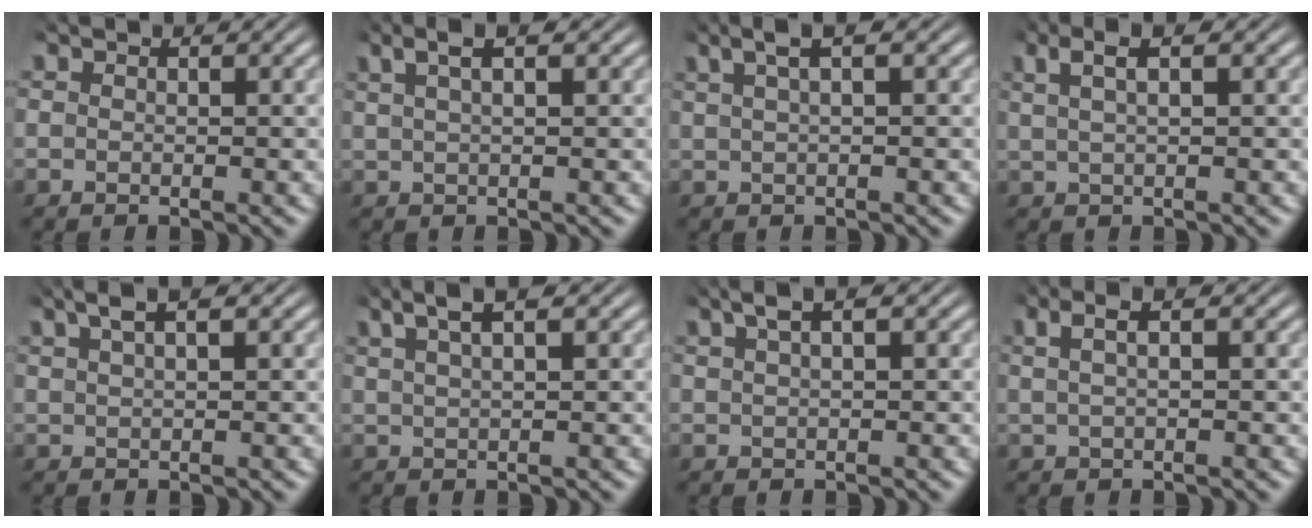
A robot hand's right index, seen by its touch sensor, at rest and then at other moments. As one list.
[{"total": 3.4, "force": [2.0, 1.0, 2.6], "torque": [-0.041, 0.019, 0.026]}, {"total": 3.8, "force": [2.2, 1.1, 2.9], "torque": [-0.042, 0.025, 0.026]}, {"total": 3.5, "force": [1.6, 1.4, 2.8], "torque": [-0.045, 0.019, 0.020]}, {"total": 3.2, "force": [2.2, 0.7, 2.3], "torque": [-0.040, 0.017, 0.032]}, {"total": 3.8, "force": [2.6, 0.9, 2.7], "torque": [-0.045, 0.019, 0.037]}, {"total": 3.1, "force": [1.8, 0.9, 2.3], "torque": [-0.039, 0.018, 0.025]}, {"total": 3.0, "force": [1.0, 1.4, 2.5], "torque": [-0.040, 0.018, 0.009]}]